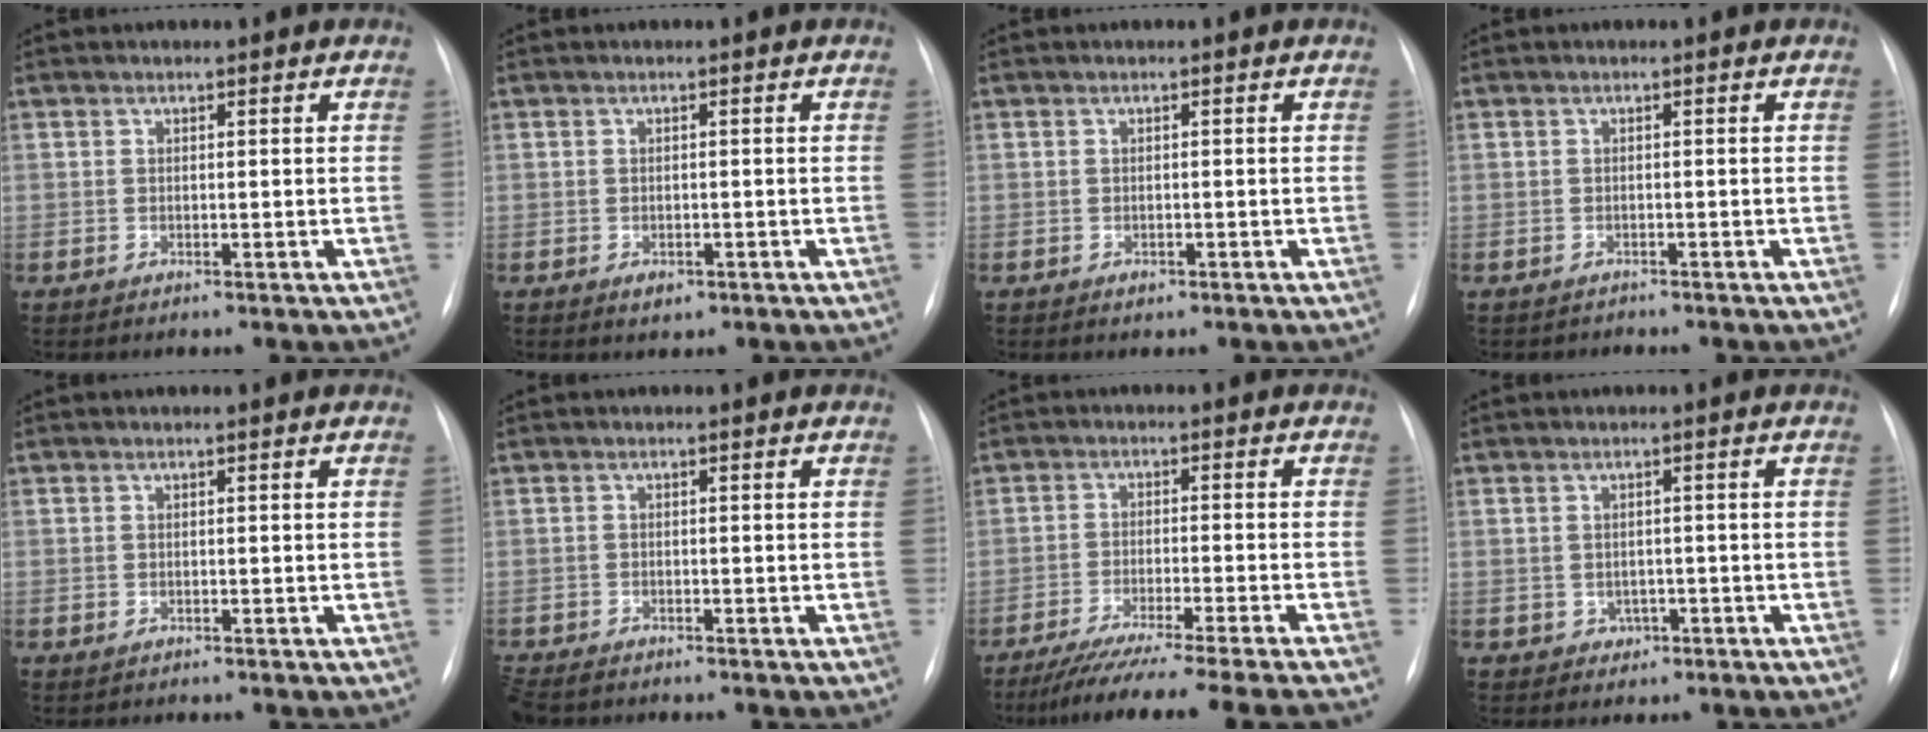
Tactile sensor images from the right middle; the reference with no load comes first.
{"total": 1.6, "force": [-0.8, 0.9, 1.0], "torque": [-0.011, 0.001, -0.005]}
{"total": 0.8, "force": [-0.5, 0.5, 0.4], "torque": [-0.005, 0.000, -0.004]}
{"total": 0.9, "force": [-0.8, 0.4, -0.2], "torque": [-0.001, -0.001, -0.014]}
{"total": 0.0}
{"total": 3.8, "force": [-3.2, 1.4, 1.4], "torque": [-0.025, -0.008, -0.055]}
{"total": 15.8, "force": [-13.5, -2.0, 8.0], "torque": [-0.107, -0.052, -0.207]}
{"total": 2.0, "force": [-0.7, 1.8, 0.5], "torque": [-0.005, 0.006, -0.004]}